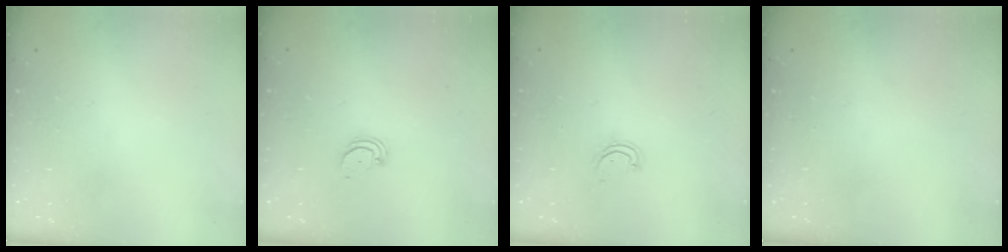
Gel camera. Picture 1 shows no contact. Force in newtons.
{"total": 2.1, "press": 2.1, "slide": 0.2}
{"total": 2.8, "press": 2.8, "slide": 0.3}
{"total": 0.0}